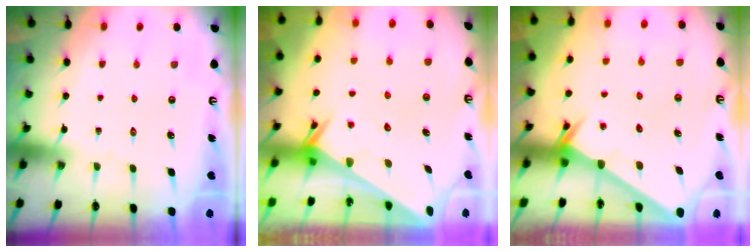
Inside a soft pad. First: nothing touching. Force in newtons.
{"total": 2.6, "press": 2.6, "slide": 0.1}
{"total": 2.7, "press": 2.7, "slide": 0.0}